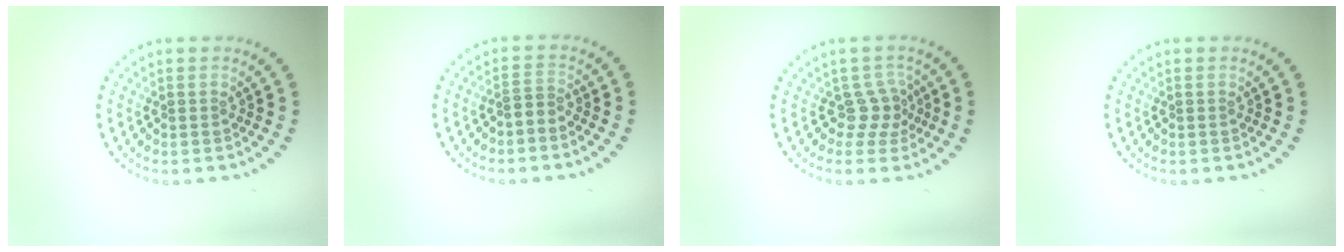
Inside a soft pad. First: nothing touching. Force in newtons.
{"total": 1.1, "press": 0.6, "slide": 1.0}
{"total": 2.2, "press": 1.5, "slide": 1.6}
{"total": 0.0}